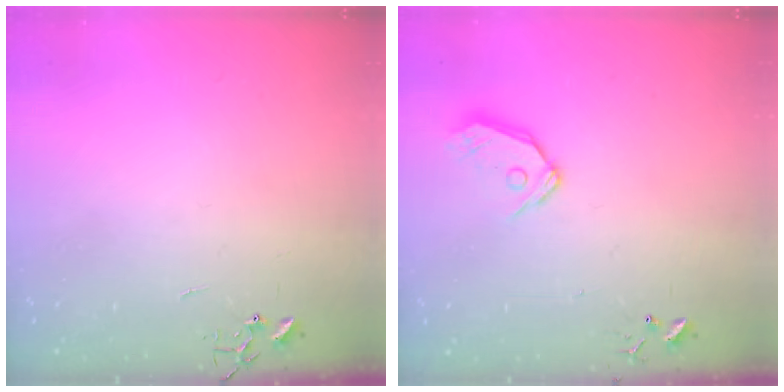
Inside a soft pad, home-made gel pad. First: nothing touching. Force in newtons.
{"total": 9.3, "press": 9.2, "slide": 1.2}